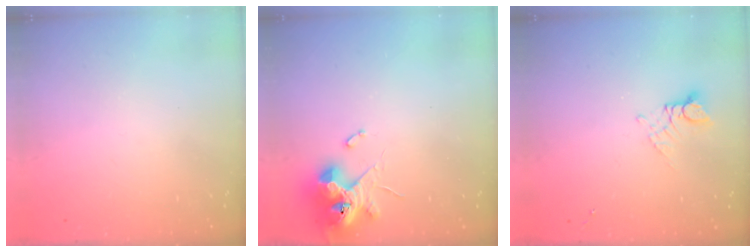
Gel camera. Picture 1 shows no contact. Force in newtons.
{"total": 10.7, "press": 10.6, "slide": 1.2}
{"total": 5.0, "press": 5.0, "slide": 0.5}